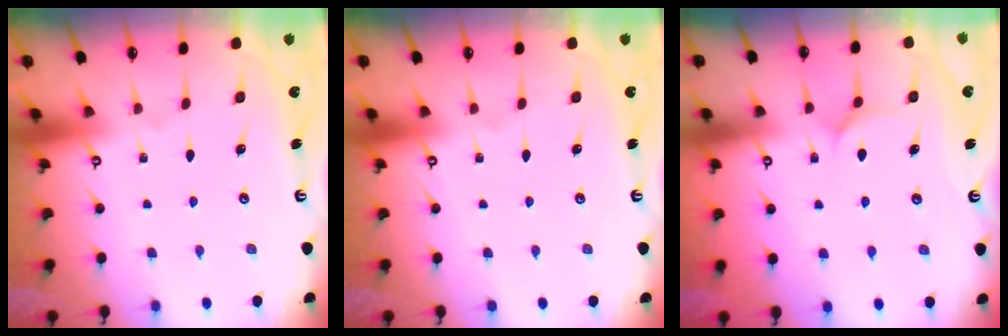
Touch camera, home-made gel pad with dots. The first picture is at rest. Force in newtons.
{"total": 0.0}
{"total": 6.9, "press": 6.8, "slide": 0.6}